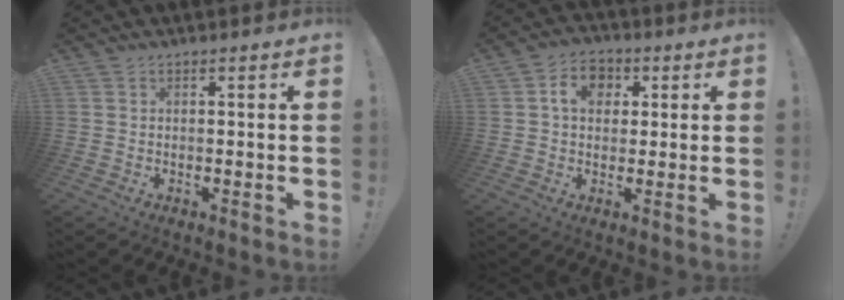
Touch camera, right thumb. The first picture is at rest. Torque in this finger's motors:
{"motor_torque": [-0.01, 0.09, 0.01, -0.01, 0.00]}